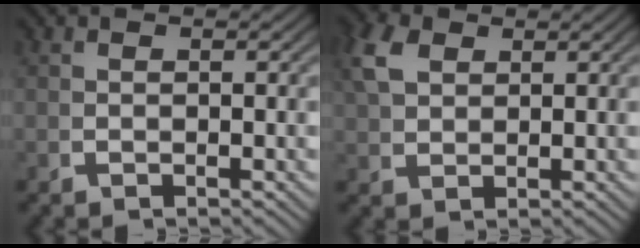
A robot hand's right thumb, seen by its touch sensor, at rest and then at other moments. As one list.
[{"total": 3.5, "force": [2.4, 1.8, 1.8], "torque": [-0.037, 0.004, 0.052]}]